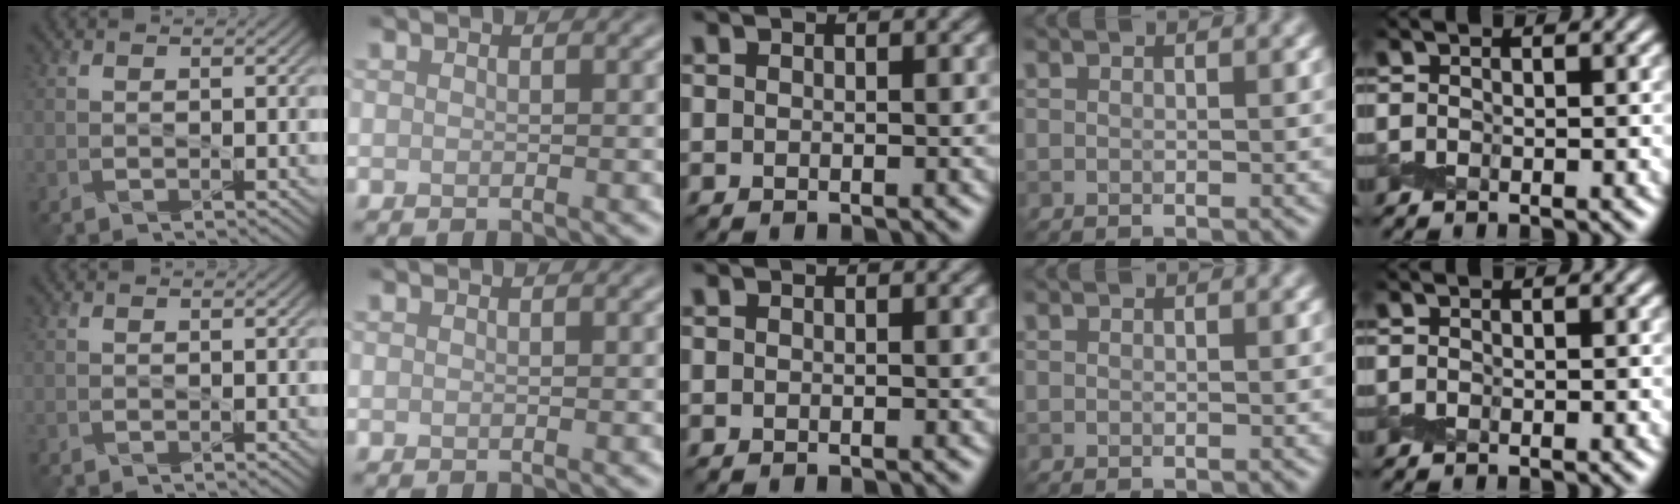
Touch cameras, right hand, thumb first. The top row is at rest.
{}